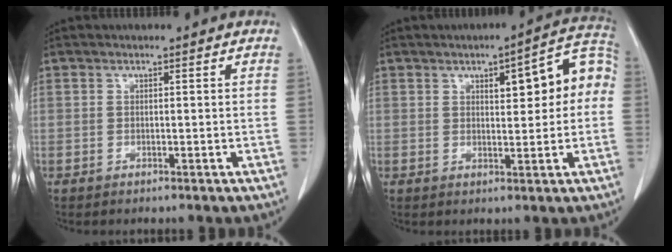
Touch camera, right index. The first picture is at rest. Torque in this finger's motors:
{"motor_torque": [0.69, 0.00, 0.21, 0.03]}